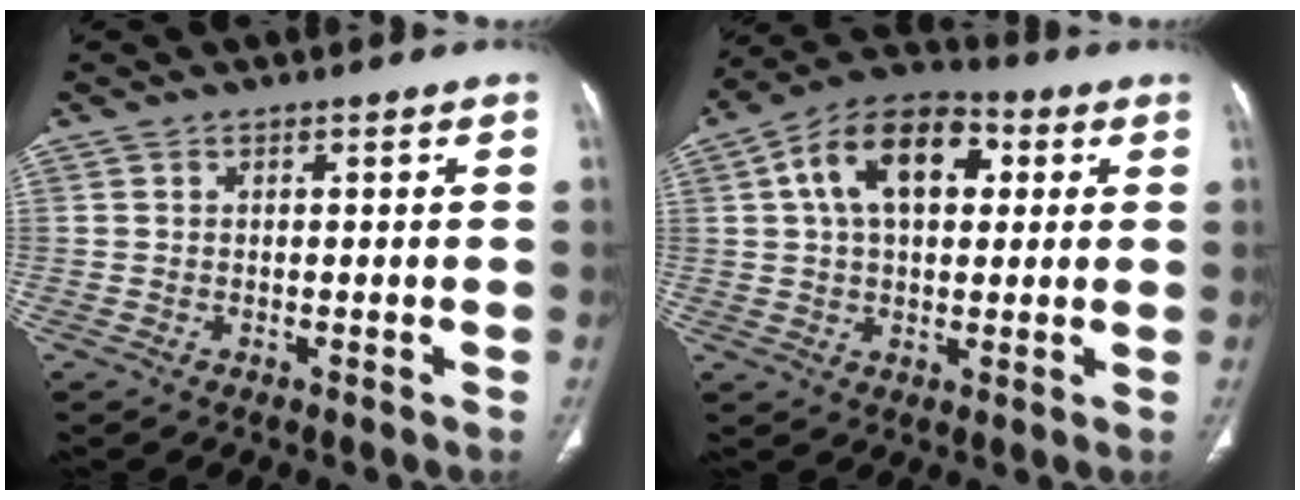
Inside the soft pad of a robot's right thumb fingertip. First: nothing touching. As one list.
[{"total": 14.9, "force": [4.0, 9.2, 11.1], "torque": [-0.166, 0.019, 0.058]}]